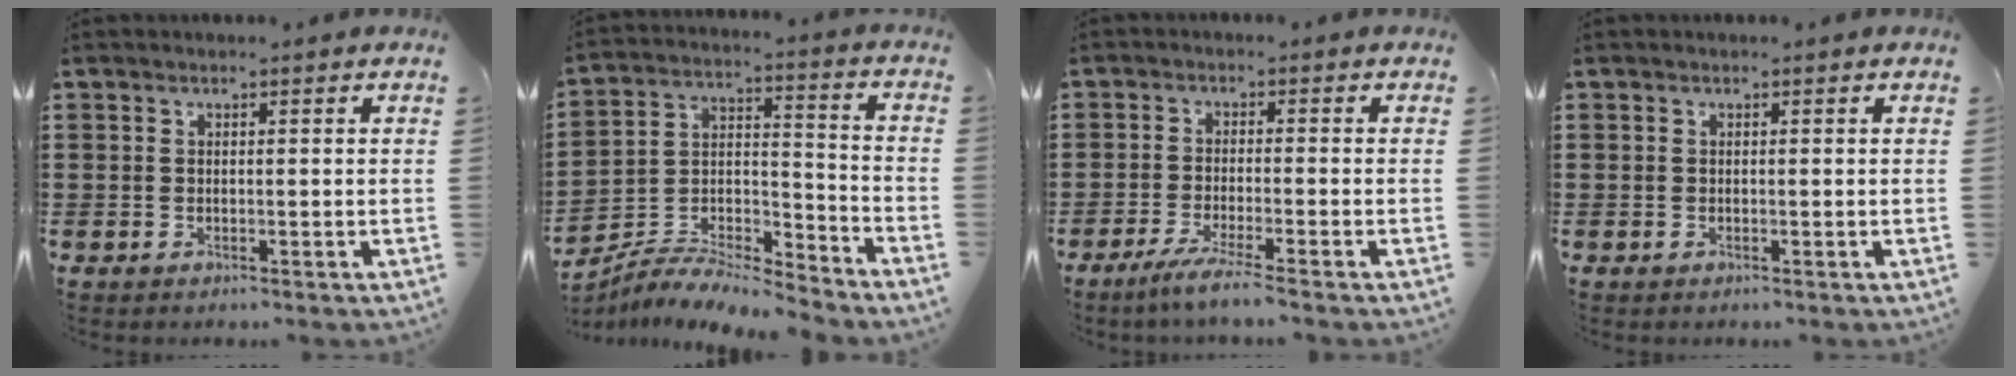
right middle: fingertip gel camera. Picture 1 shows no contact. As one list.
[{"total": 7.5, "force": [-7.3, 0.6, 1.4], "torque": [-0.008, 0.013, -0.142]}, {"total": 3.6, "force": [-2.7, -0.5, 2.3], "torque": [-0.052, -0.014, -0.053]}, {"total": 0.0}]